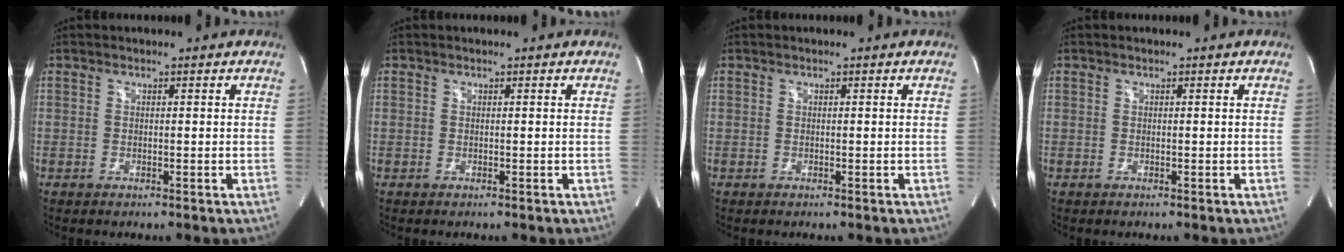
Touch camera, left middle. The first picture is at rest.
{"total": 0.0}
{"total": 0.0}
{"total": 0.0}